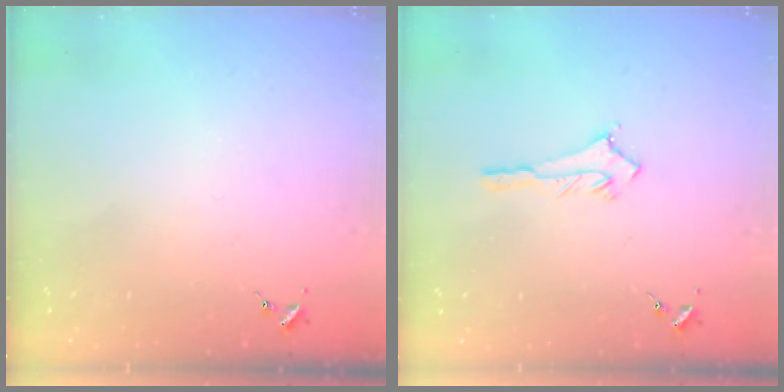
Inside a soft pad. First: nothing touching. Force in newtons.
{"total": 2.8, "press": 2.8, "slide": 0.3}